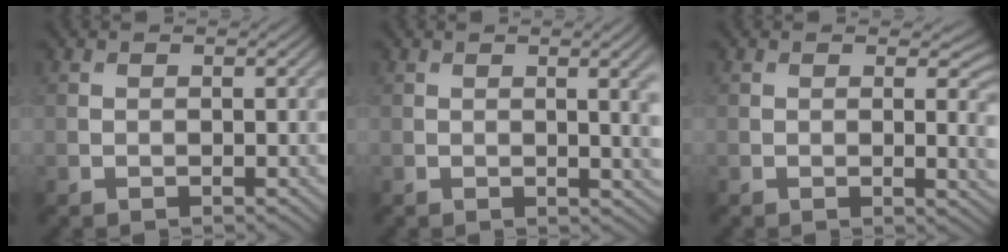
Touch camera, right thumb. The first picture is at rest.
{"total": 3.1, "force": [0.3, 0.7, 3.0], "torque": [-0.043, 0.003, 0.005]}
{"total": 4.0, "force": [0.3, 1.6, 3.6], "torque": [-0.046, -0.005, 0.006]}